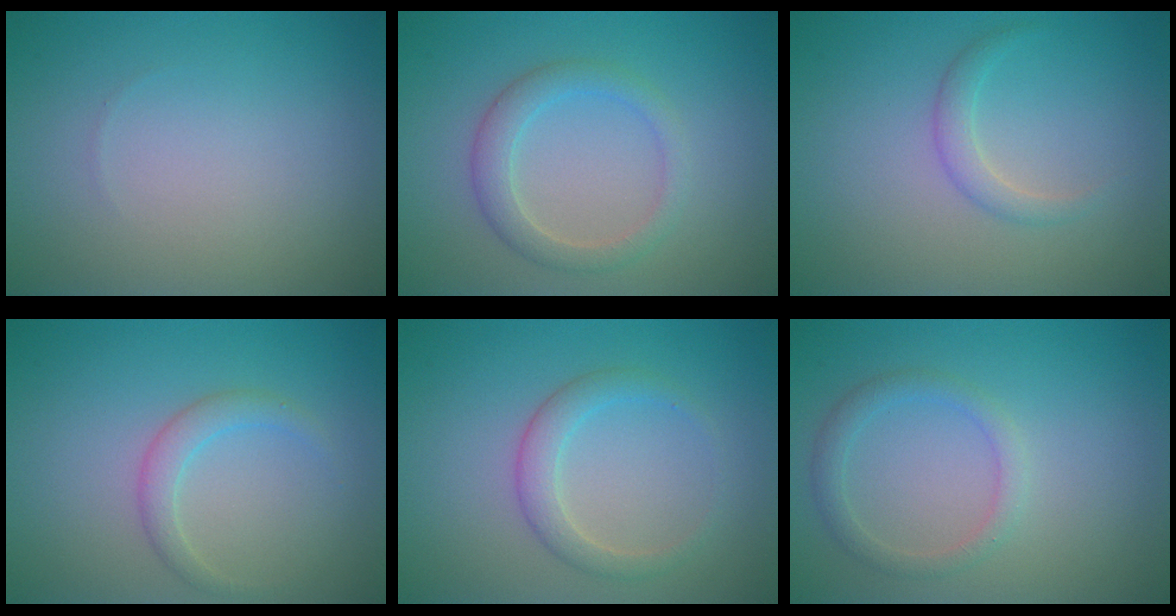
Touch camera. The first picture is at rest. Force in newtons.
{"total": 2.7, "press": 2.7, "slide": 0.1}
{"total": 1.6, "press": 1.6, "slide": 0.1}
{"total": 1.8, "press": 1.8, "slide": 0.1}
{"total": 2.3, "press": 2.3, "slide": 0.1}
{"total": 1.8, "press": 1.8, "slide": 0.1}